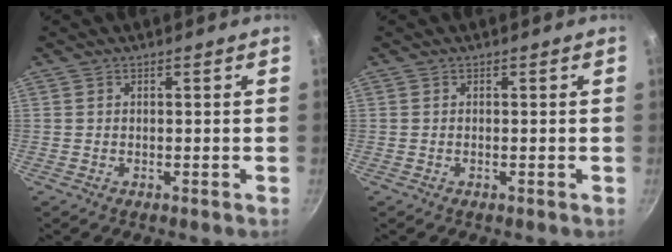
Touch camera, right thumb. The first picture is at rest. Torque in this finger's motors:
{"motor_torque": [0.17, -0.05, -0.28, -0.11, -0.02]}